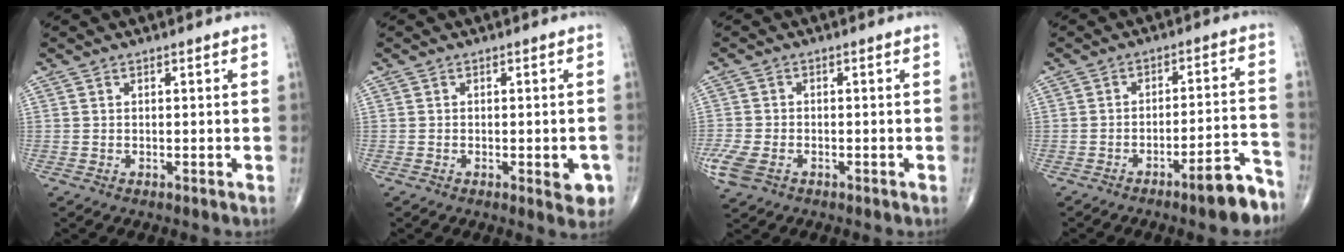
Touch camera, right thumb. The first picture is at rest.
{"total": 4.0, "force": [-1.3, 1.5, 3.5], "torque": [-0.025, 0.001, -0.013]}
{"total": 5.4, "force": [-2.5, 3.3, 3.4], "torque": [-0.089, 0.003, -0.047]}
{"total": 9.1, "force": [-6.3, 1.8, 6.2], "torque": [-0.069, 0.058, -0.088]}